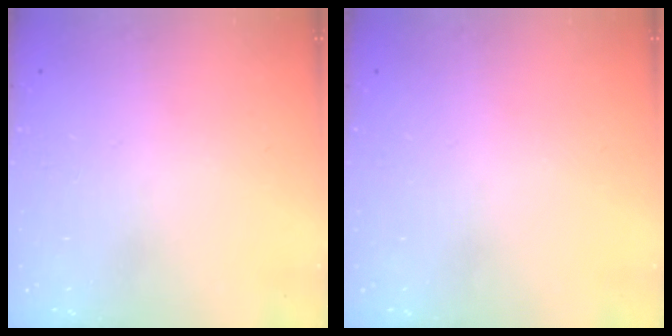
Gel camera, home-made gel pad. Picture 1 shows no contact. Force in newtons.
{"total": 0.0}